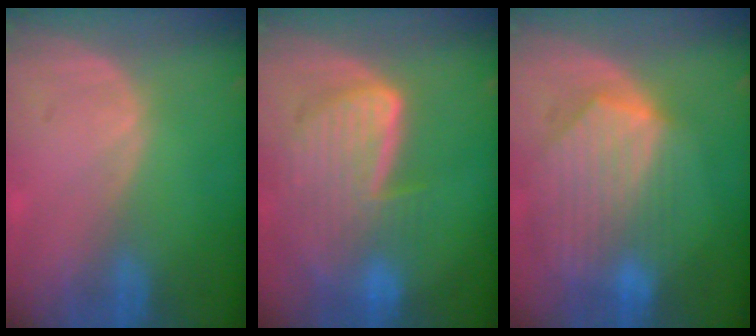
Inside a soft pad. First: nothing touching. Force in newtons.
{"total": 9.3, "press": 8.0, "slide": 4.6}
{"total": 9.5, "press": 8.4, "slide": 4.6}